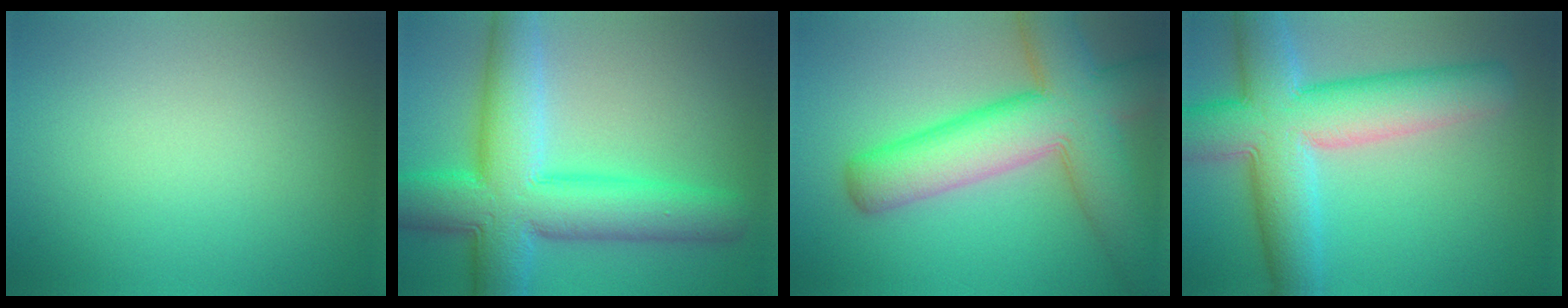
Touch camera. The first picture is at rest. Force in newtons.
{"total": 11.0, "press": 11.0, "slide": 0.2}
{"total": 10.8, "press": 10.8, "slide": 0.5}
{"total": 10.8, "press": 10.8, "slide": 0.4}